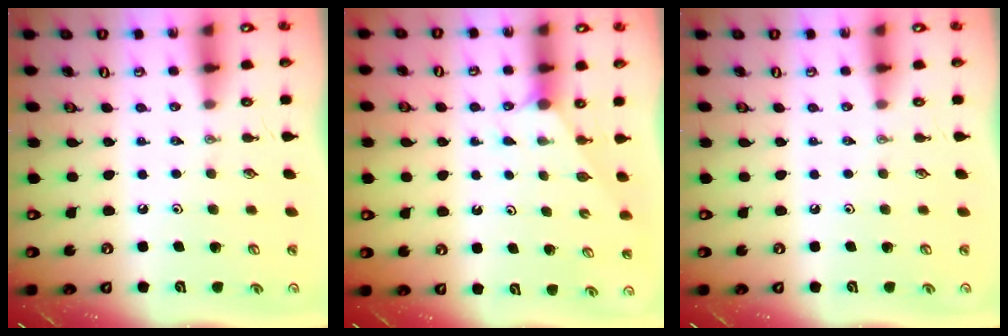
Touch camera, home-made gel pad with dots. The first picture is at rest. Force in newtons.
{"total": 2.1, "press": 2.1, "slide": 0.3}
{"total": 0.0}